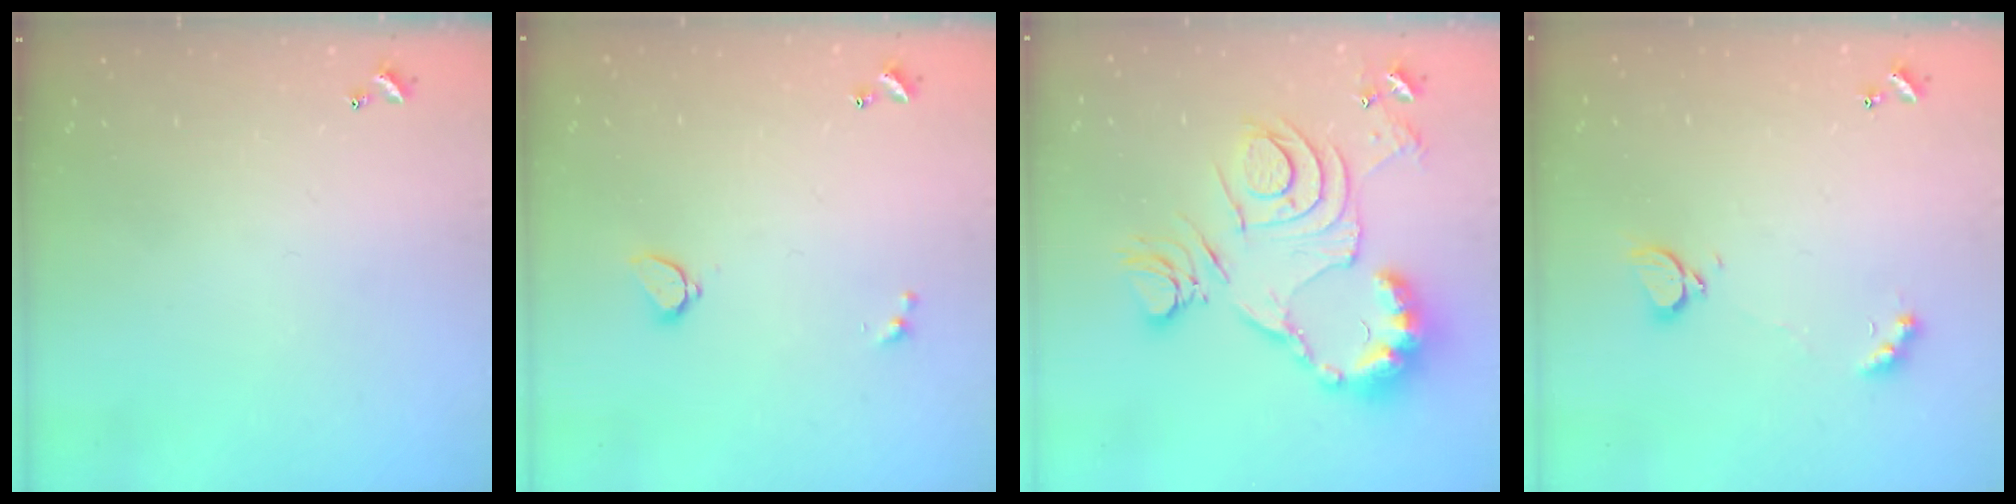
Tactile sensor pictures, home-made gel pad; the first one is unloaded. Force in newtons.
{"total": 1.7, "press": 1.6, "slide": 0.5}
{"total": 17.7, "press": 17.6, "slide": 1.4}
{"total": 2.5, "press": 2.4, "slide": 0.5}